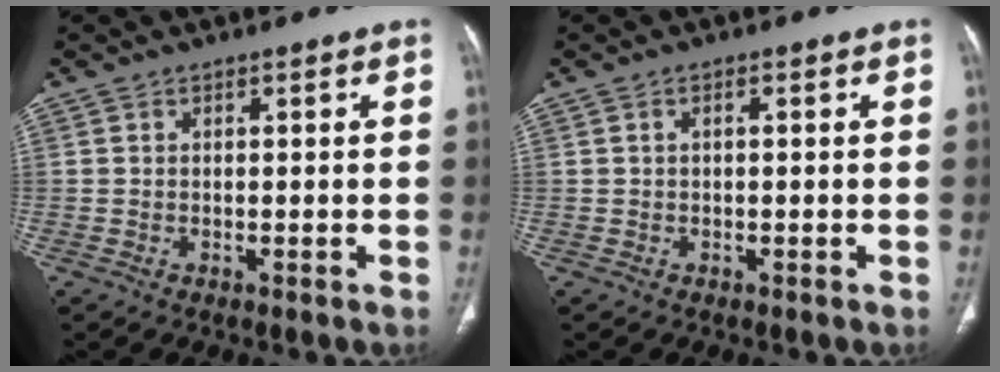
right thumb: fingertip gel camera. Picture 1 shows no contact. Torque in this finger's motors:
{"motor_torque": [-0.23, -0.15, -0.45, 0.16, 0.07]}